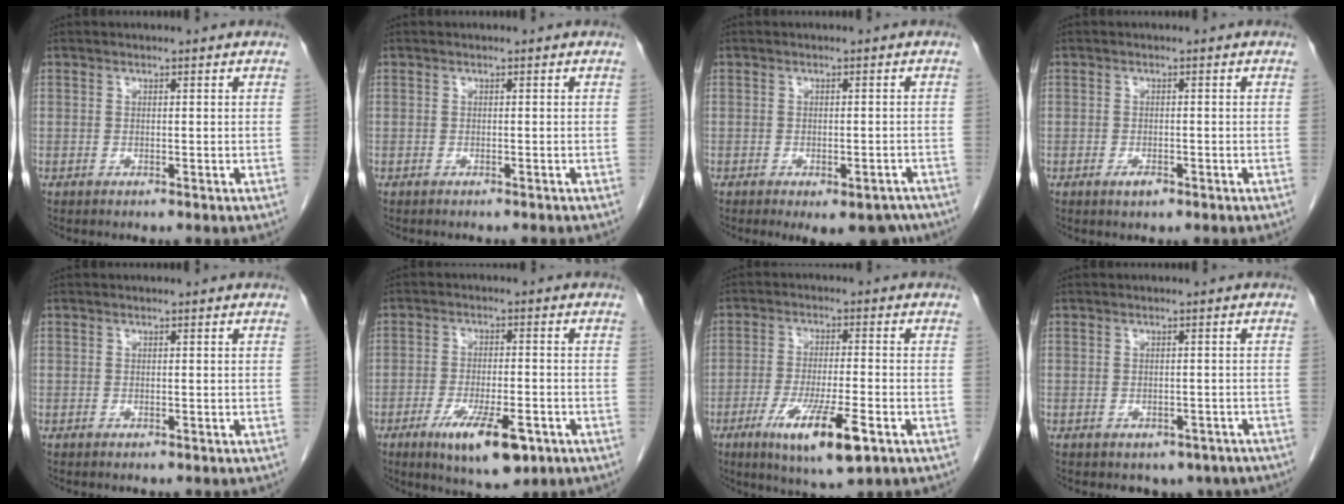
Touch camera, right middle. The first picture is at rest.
{"total": 2.0, "force": [-1.9, 0.3, 0.6], "torque": [-0.008, -0.001, -0.023]}
{"total": 7.4, "force": [-5.6, 3.3, 3.5], "torque": [-0.026, 0.001, -0.071]}
{"total": 1.5, "force": [-0.9, 0.6, 1.0], "torque": [-0.017, 0.001, -0.011]}
{"total": 0.0}
{"total": 9.6, "force": [-4.9, 2.7, 7.8], "torque": [-0.133, -0.013, -0.070]}
{"total": 10.9, "force": [-5.2, 1.5, 9.5], "torque": [-0.170, -0.026, -0.080]}
{"total": 5.0, "force": [-3.8, 3.0, 1.1], "torque": [0.003, 0.009, -0.043]}